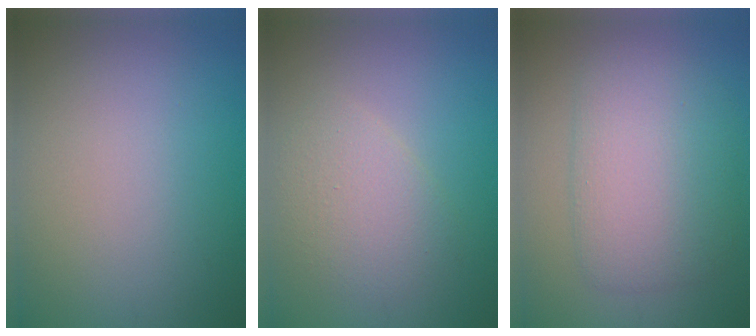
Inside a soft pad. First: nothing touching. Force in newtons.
{"total": 3.0, "press": 3.0, "slide": 0.2}
{"total": 5.8, "press": 5.8, "slide": 0.1}